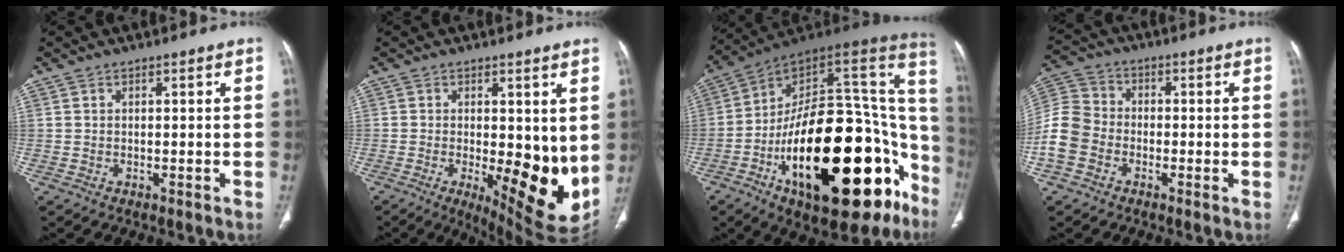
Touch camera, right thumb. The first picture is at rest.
{"total": 14.1, "force": [-1.1, 5.3, 13.1], "torque": [-0.167, -0.034, -0.003]}
{"total": 37.7, "force": [-13.7, 17.3, 30.5], "torque": [-0.340, 0.079, -0.208]}
{"total": 9.3, "force": [-3.0, 7.5, 4.6], "torque": [-0.093, 0.024, -0.065]}